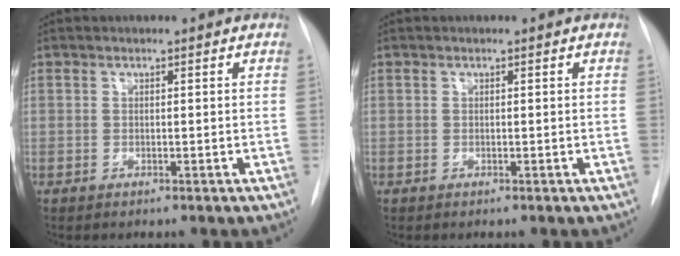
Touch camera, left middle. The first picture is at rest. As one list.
[{"total": 0.0}]